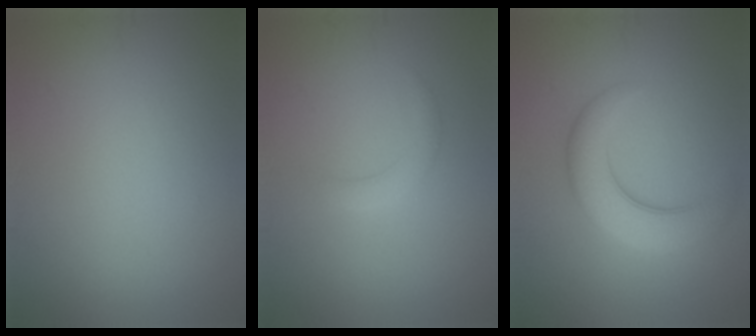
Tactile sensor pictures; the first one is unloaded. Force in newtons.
{"total": 1.5, "press": 1.5, "slide": 0.0}
{"total": 5.4, "press": 5.3, "slide": 0.3}